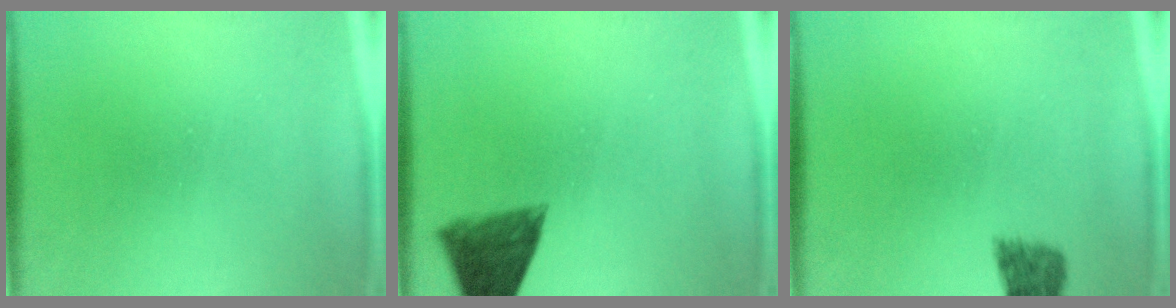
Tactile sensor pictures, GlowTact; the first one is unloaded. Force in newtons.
{"total": 7.1}
{"total": 2.3}